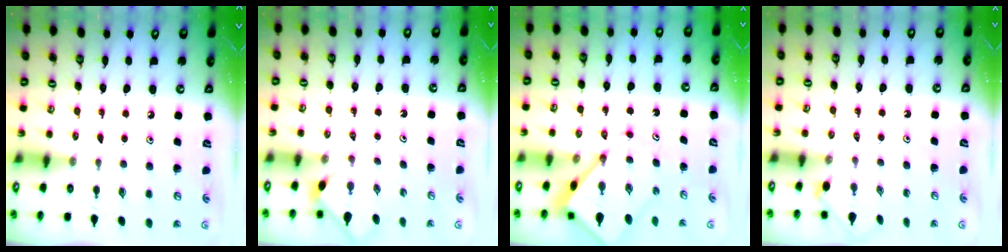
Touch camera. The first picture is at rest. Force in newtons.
{"total": 2.5, "press": 2.5, "slide": 0.4}
{"total": 7.7, "press": 7.6, "slide": 0.8}
{"total": 0.7, "press": 0.6, "slide": 0.2}